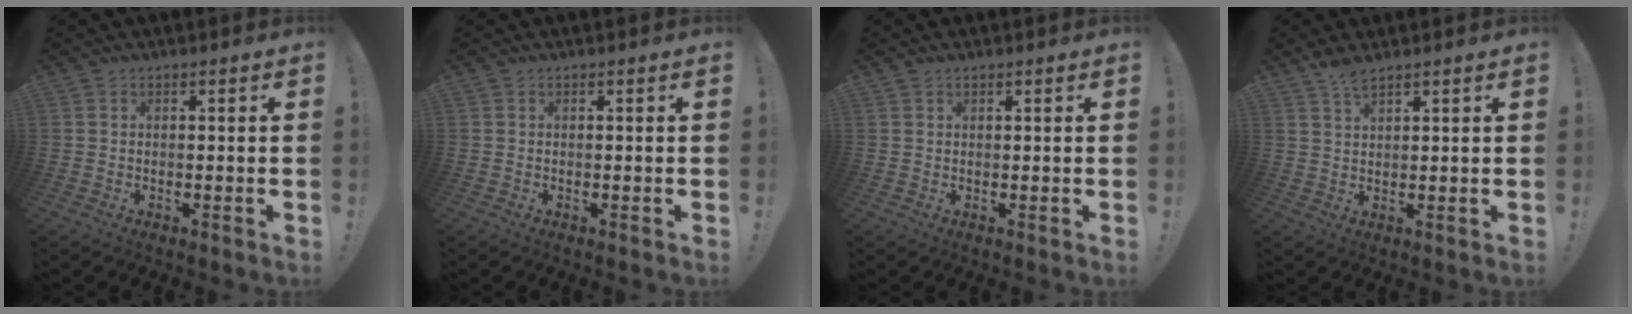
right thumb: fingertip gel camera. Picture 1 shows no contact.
{"total": 0.0}
{"total": 0.9, "force": [0.7, 0.4, 0.2], "torque": [-0.001, -0.002, 0.013]}
{"total": 3.7, "force": [3.0, 1.0, 2.0], "torque": [-0.032, -0.021, 0.053]}